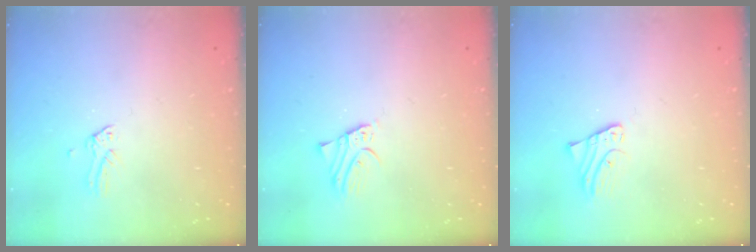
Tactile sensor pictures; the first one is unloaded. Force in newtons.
{"total": 1.9, "press": 1.9, "slide": 0.1}
{"total": 1.3, "press": 1.3, "slide": 0.1}